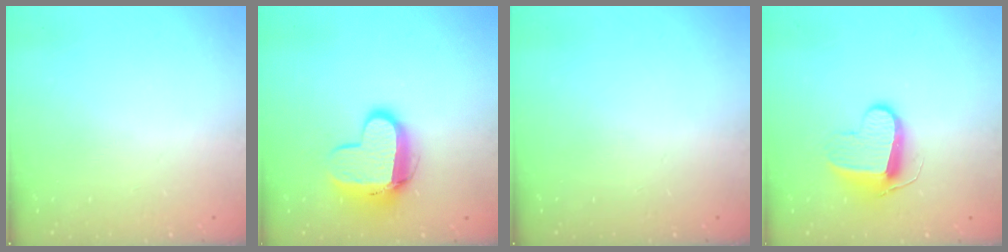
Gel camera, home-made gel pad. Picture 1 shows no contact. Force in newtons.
{"total": 11.6, "press": 11.5, "slide": 1.2}
{"total": 0.0}
{"total": 9.5, "press": 9.5, "slide": 0.4}